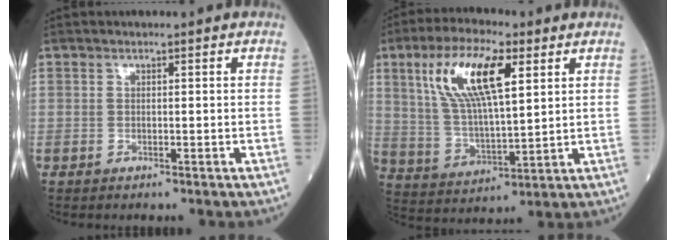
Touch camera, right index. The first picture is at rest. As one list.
[{"total": 13.9, "force": [5.8, 3.7, 12.1], "torque": [-0.250, 0.013, 0.111]}]